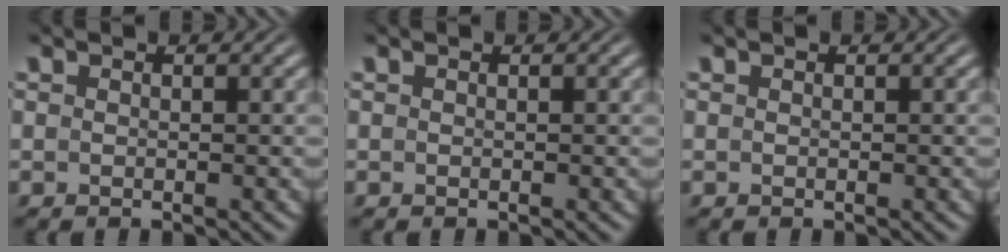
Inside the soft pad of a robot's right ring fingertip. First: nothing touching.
{"total": 0.0}
{"total": 0.0}